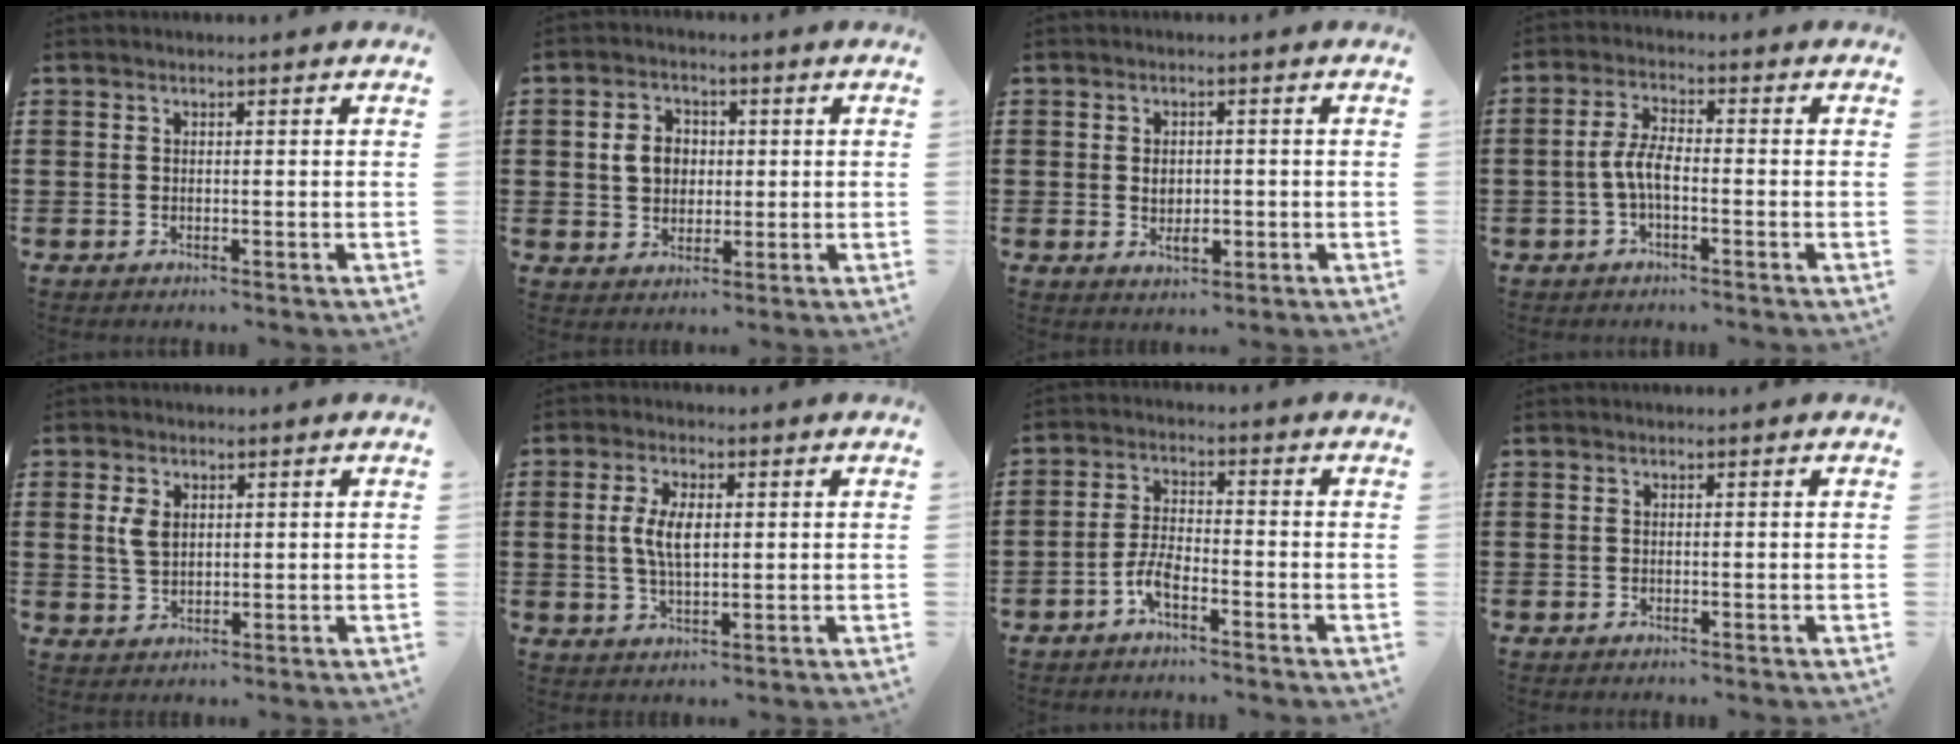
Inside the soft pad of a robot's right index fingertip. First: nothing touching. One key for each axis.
{"total": 5.0, "fx": 0.4, "fy": 4.2, "fz": 2.7, "tx": -0.065, "ty": 0.009, "tz": -0.001}
{"total": 2.7, "fx": -0.3, "fy": 1.7, "fz": 2.1, "tx": -0.034, "ty": 0.000, "tz": -0.008}
{"total": 4.6, "fx": -1.2, "fy": 1.7, "fz": 4.1, "tx": -0.101, "ty": -0.003, "tz": -0.031}
{"total": 3.6, "fx": 1.0, "fy": 2.3, "fz": 2.6, "tx": -0.065, "ty": 0.005, "tz": 0.014}
{"total": 5.6, "fx": 0.5, "fy": 2.6, "fz": 5.0, "tx": -0.106, "ty": 0.008, "tz": 0.004}
{"total": 4.2, "fx": -2.6, "fy": 1.2, "fz": 3.1, "tx": -0.082, "ty": -0.001, "tz": -0.057}
{"total": 0.0}